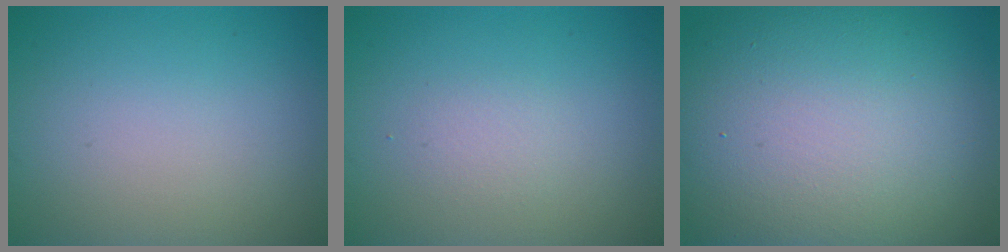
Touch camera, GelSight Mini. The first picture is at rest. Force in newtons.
{"total": 1.1, "press": 1.1, "slide": 0.1}
{"total": 16.3, "press": 16.2, "slide": 1.4}